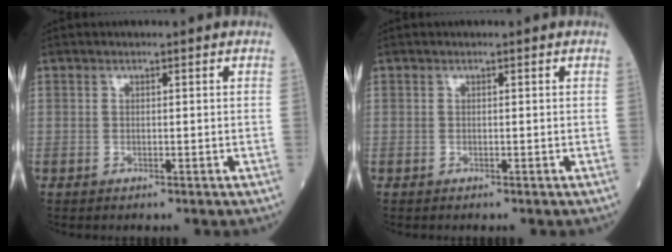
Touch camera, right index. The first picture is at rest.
{"total": 0.0}